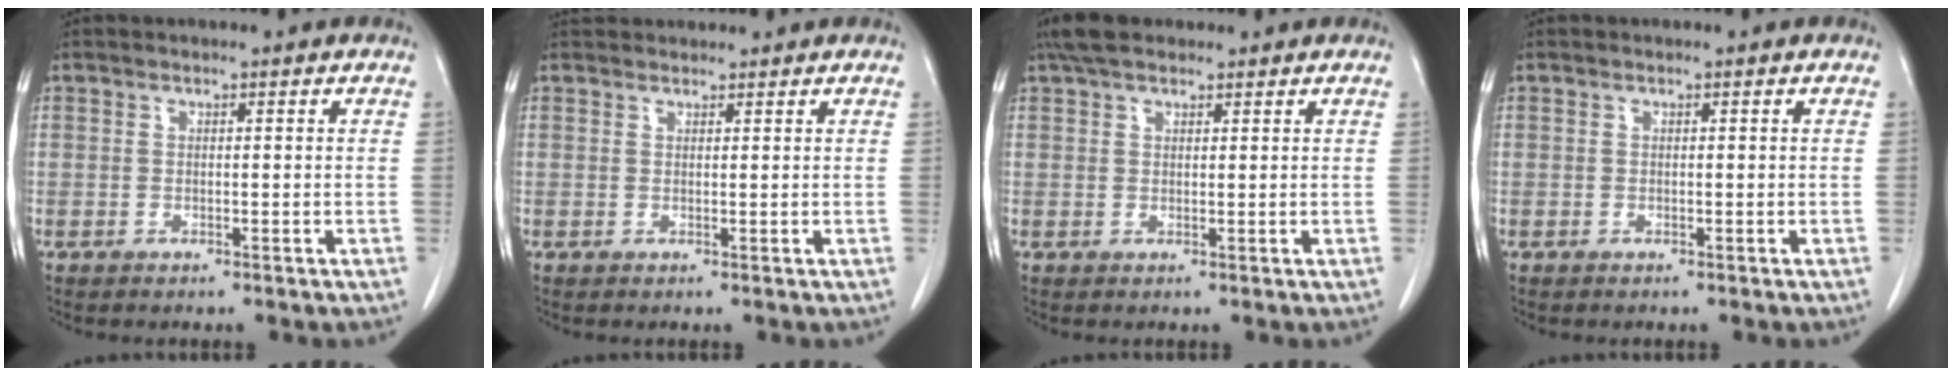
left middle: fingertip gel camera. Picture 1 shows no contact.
{"total": 2.6, "force": [2.5, 0.5, 0.1], "torque": [0.000, 0.026, 0.042]}
{"total": 4.3, "force": [3.4, 1.8, 2.0], "torque": [-0.039, 0.019, 0.063]}
{"total": 0.0}